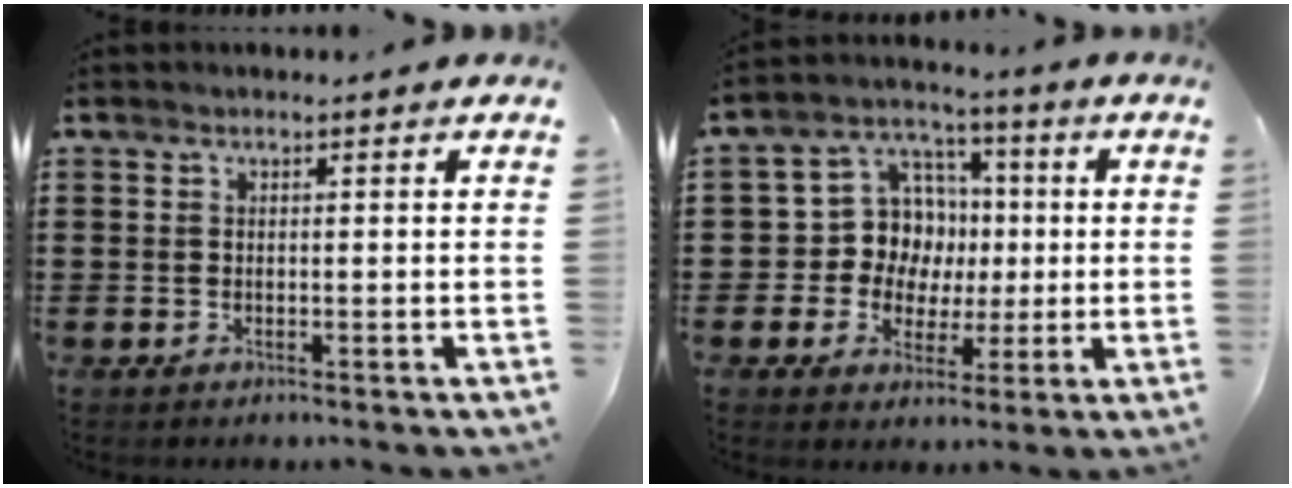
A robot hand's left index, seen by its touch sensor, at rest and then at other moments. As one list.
[{"total": 9.6, "force": [0.6, 9.1, 3.0], "torque": [-0.092, 0.007, 0.019]}]